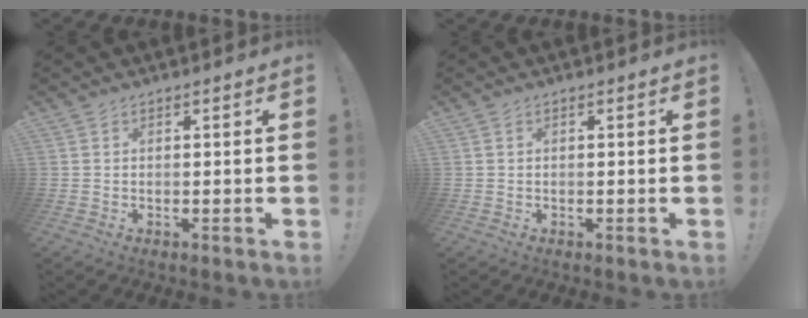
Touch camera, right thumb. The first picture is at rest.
{"total": 0.0}